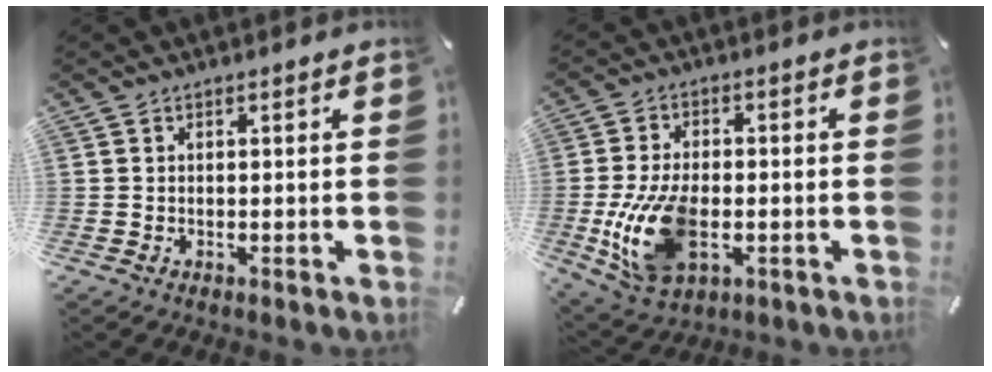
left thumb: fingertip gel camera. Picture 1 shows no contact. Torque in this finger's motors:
{"motor_torque": [0.63, 1.95, 1.20, 0.35, 0.35]}